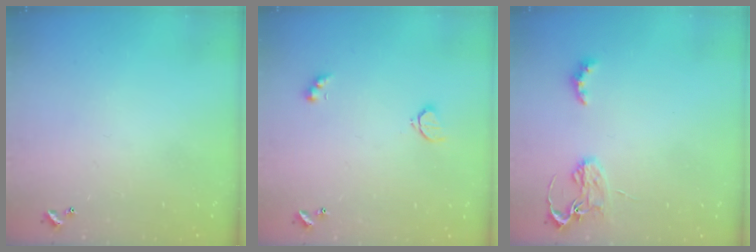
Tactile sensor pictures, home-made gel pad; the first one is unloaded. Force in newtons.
{"total": 2.6, "press": 2.5, "slide": 0.5}
{"total": 2.9, "press": 2.8, "slide": 0.6}